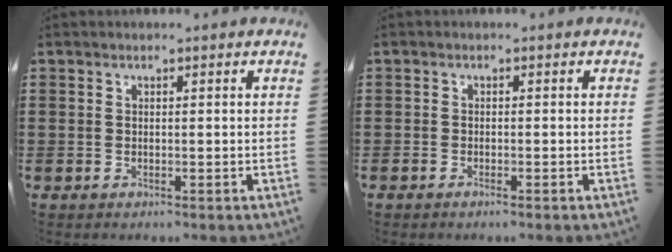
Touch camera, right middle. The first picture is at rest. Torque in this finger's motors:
{"motor_torque": [-0.65, 0.35, -0.01, -0.01]}